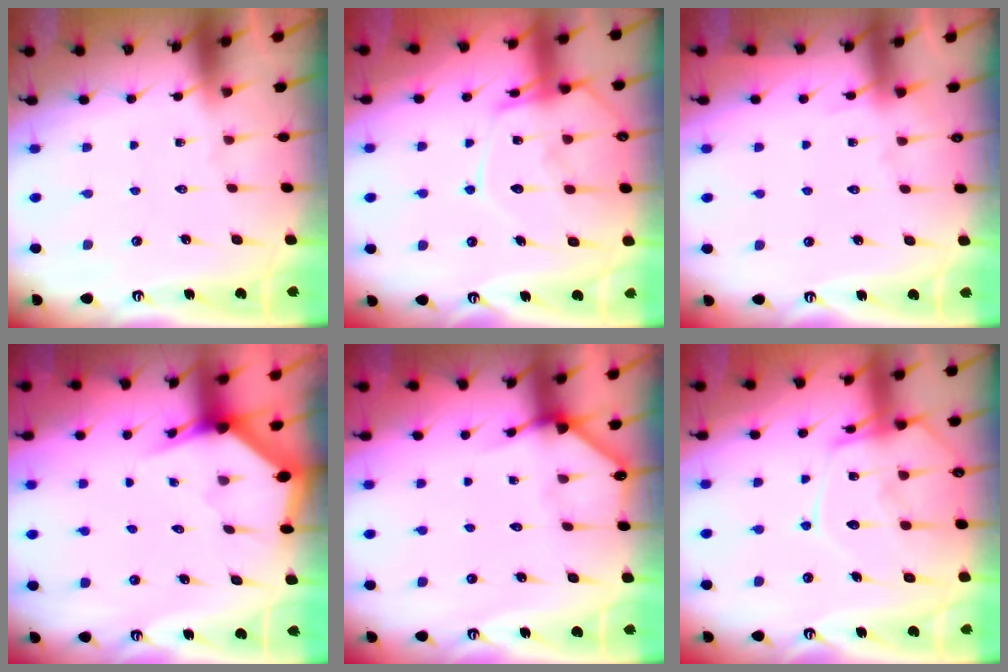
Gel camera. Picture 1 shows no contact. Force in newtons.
{"total": 14.2, "press": 14.1, "slide": 1.2}
{"total": 5.0, "press": 5.0, "slide": 0.5}
{"total": 2.8, "press": 2.8, "slide": 0.0}
{"total": 4.3, "press": 4.2, "slide": 0.4}
{"total": 14.2, "press": 14.1, "slide": 1.2}